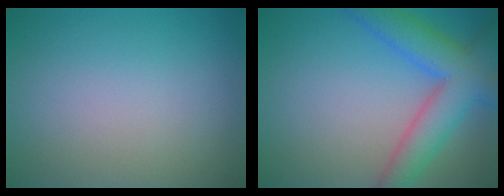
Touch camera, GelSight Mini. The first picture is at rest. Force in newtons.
{"total": 7.0, "press": 7.0, "slide": 0.4}